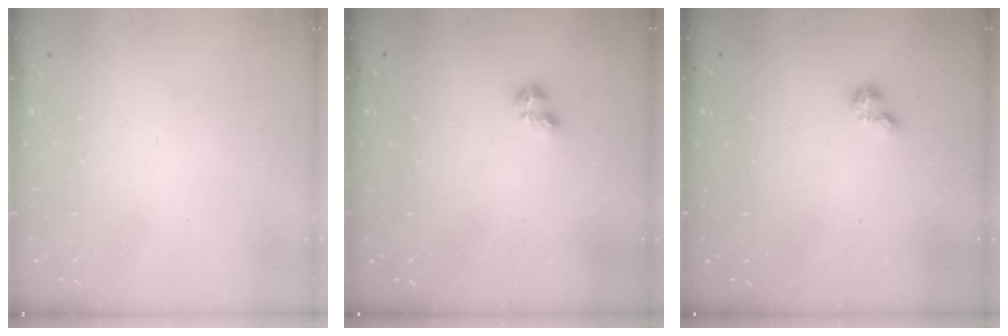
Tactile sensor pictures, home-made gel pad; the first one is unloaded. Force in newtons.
{"total": 2.2, "press": 2.2, "slide": 0.4}
{"total": 0.7, "press": 0.6, "slide": 0.2}